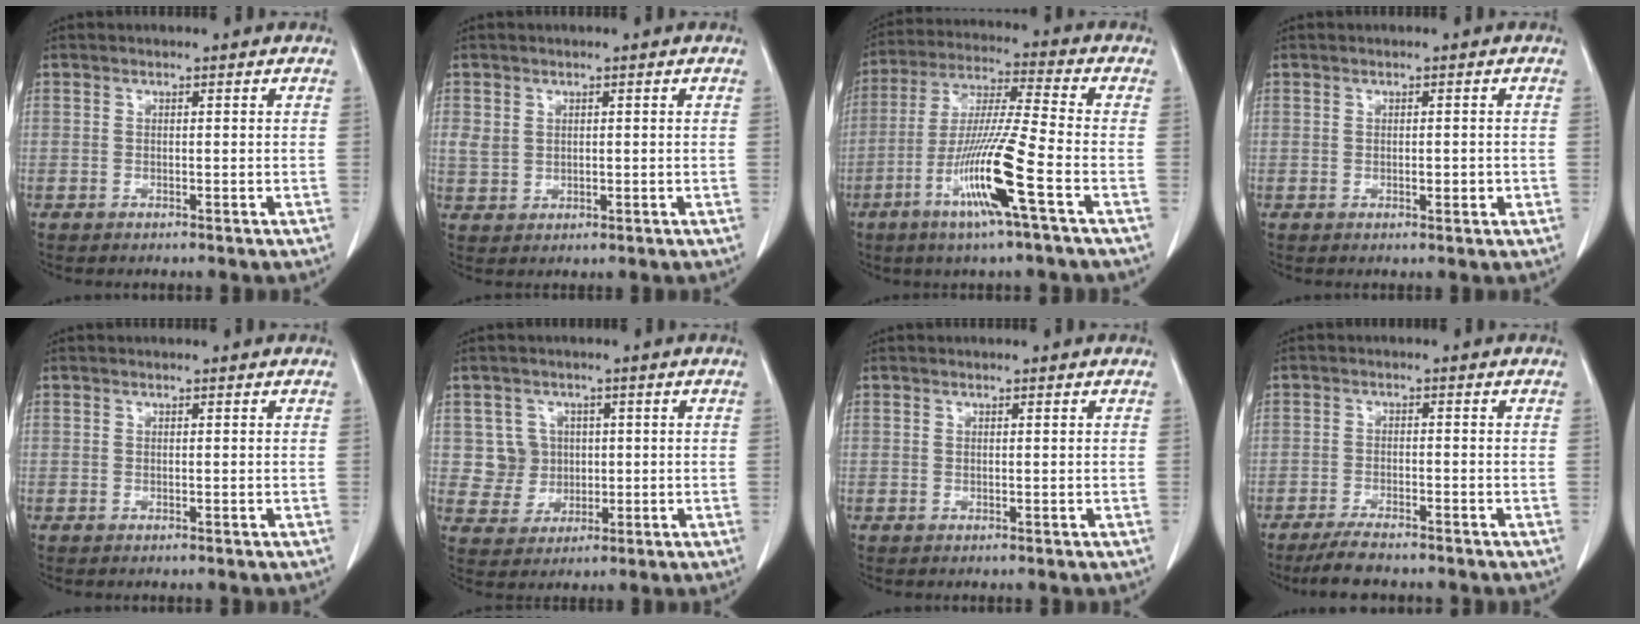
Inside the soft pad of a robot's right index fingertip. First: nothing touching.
{"total": 2.8, "force": [0.7, 2.3, 1.3], "torque": [-0.027, 0.004, 0.021]}
{"total": 13.5, "force": [-5.6, -0.9, 12.2], "torque": [-0.243, -0.015, -0.110]}
{"total": 1.4, "force": [-0.3, 0.6, 1.3], "torque": [-0.019, 0.001, -0.002]}
{"total": 0.0}
{"total": 5.2, "force": [1.0, 5.2, 0.2], "torque": [0.004, 0.013, 0.024]}
{"total": 0.0}
{"total": 4.9, "force": [-4.3, 0.7, 2.3], "torque": [-0.041, -0.013, -0.074]}